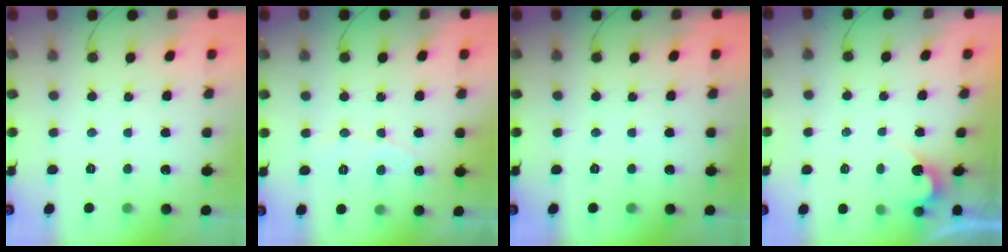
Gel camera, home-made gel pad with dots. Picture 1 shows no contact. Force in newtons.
{"total": 6.0, "press": 5.9, "slide": 0.5}
{"total": 0.0}
{"total": 2.7, "press": 2.7, "slide": 0.1}